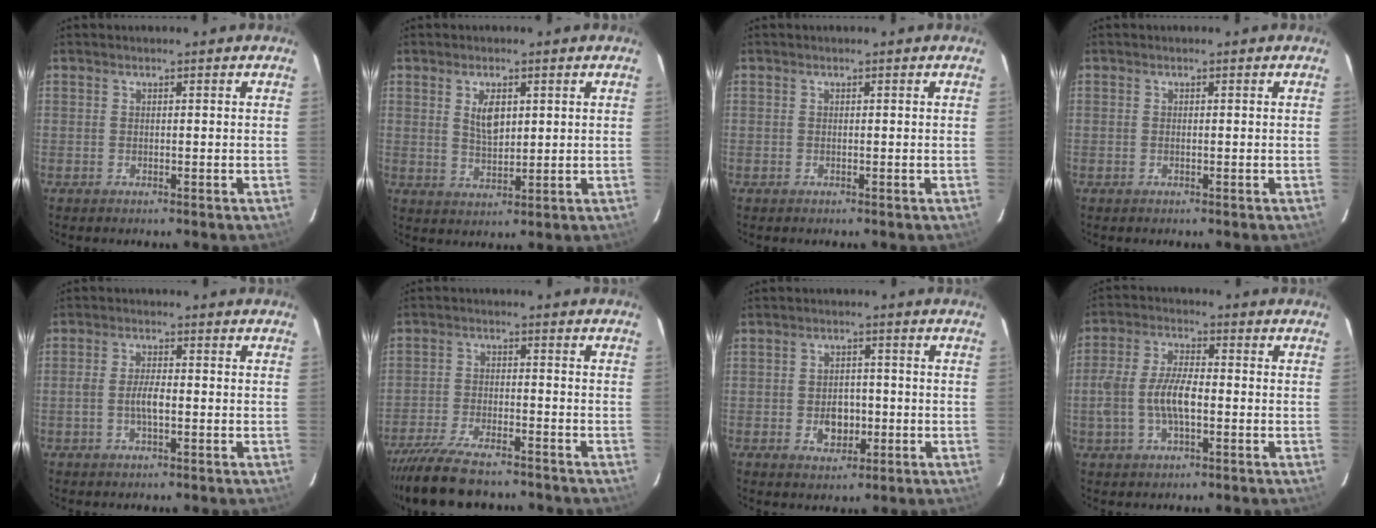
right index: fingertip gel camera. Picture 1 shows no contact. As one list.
[{"total": 5.0, "force": [1.6, 2.5, 4.0], "torque": [-0.069, 0.000, 0.033]}, {"total": 0.0}, {"total": 0.0}, {"total": 3.6, "force": [-0.9, 1.2, 3.3], "torque": [-0.067, 0.003, -0.016]}, {"total": 14.1, "force": [-11.9, 3.8, 6.4], "torque": [-0.144, -0.024, -0.200]}, {"total": 5.8, "force": [-1.5, 4.3, 3.5], "torque": [-0.069, 0.004, -0.016]}, {"total": 8.7, "force": [-1.8, 3.7, 7.7], "torque": [-0.159, 0.006, -0.032]}]